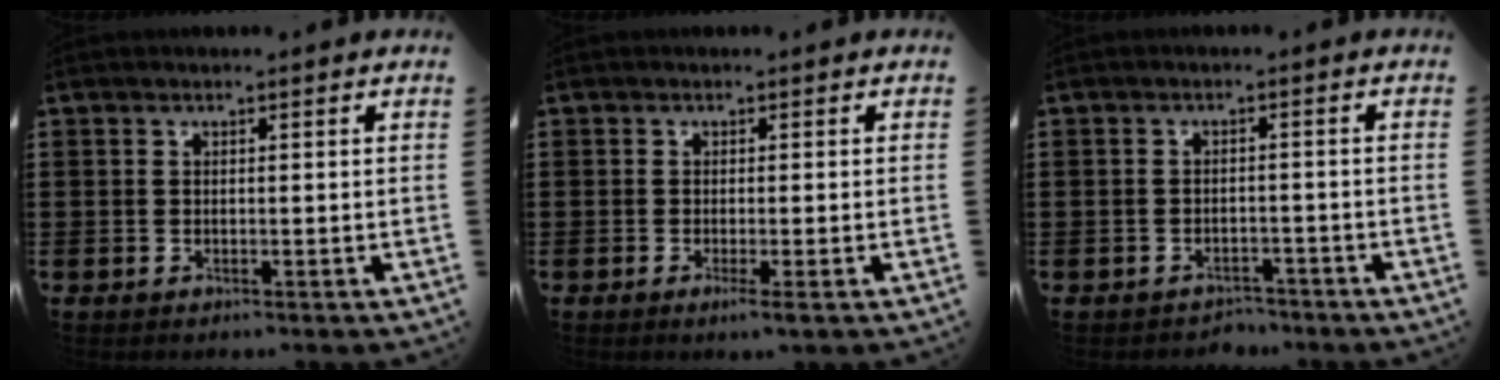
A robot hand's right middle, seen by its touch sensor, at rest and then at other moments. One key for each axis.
{"total": 1.4, "fx": -0.6, "fy": -0.1, "fz": 1.3, "tx": -0.021, "ty": -0.005, "tz": -0.010}
{"total": 2.0, "fx": -1.9, "fy": 0.4, "fz": -0.2, "tx": -0.004, "ty": 0.001, "tz": -0.045}